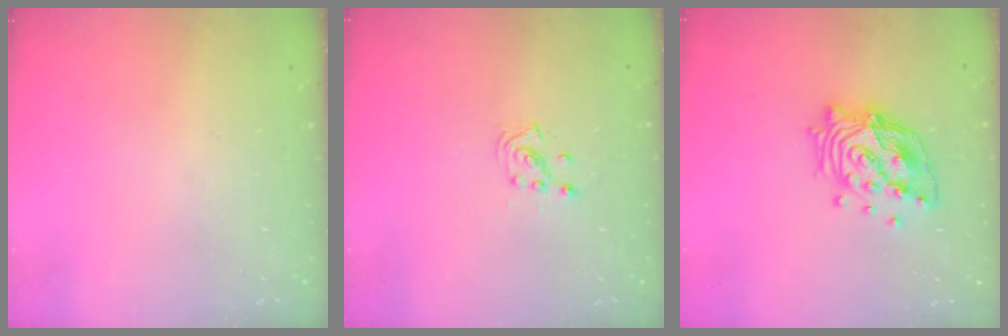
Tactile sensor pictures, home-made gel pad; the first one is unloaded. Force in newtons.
{"total": 2.0, "press": 1.9, "slide": 0.8}
{"total": 16.8, "press": 16.7, "slide": 2.2}